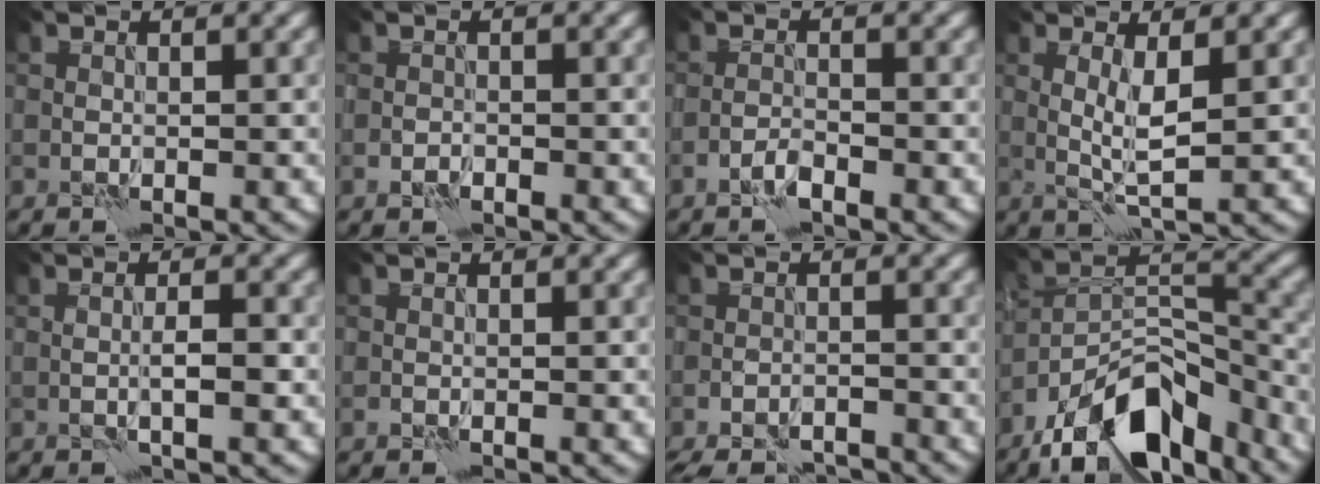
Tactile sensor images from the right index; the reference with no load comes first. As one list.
[{"total": 1.2, "force": [-0.8, 0.6, 0.6], "torque": [-0.011, 0.002, -0.016]}, {"total": 1.6, "force": [-1.2, 0.3, 0.9], "torque": [-0.019, 0.005, -0.028]}, {"total": 2.7, "force": [0.4, 0.4, 2.6], "torque": [-0.052, -0.003, 0.010]}, {"total": 1.6, "force": [-0.4, 0.2, 1.6], "torque": [-0.028, 0.004, -0.008]}, {"total": 0.0}, {"total": 5.7, "force": [-5.2, 1.4, 1.9], "torque": [-0.030, -0.005, -0.075]}, {"total": 13.5, "force": [-9.9, 5.5, 7.3], "torque": [-0.122, 0.011, -0.165]}]